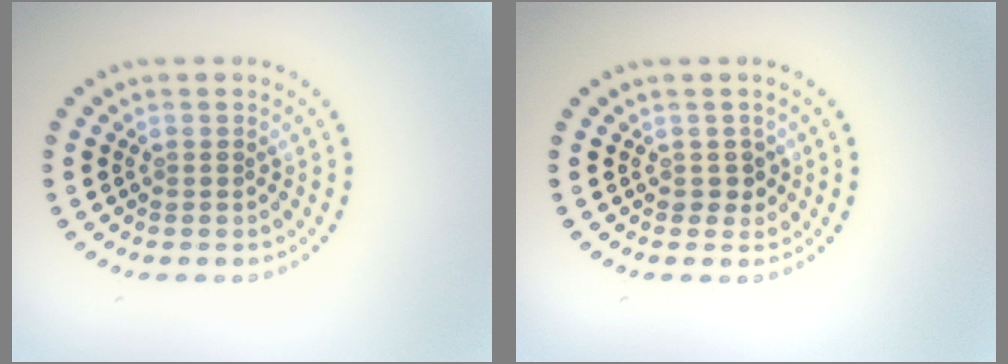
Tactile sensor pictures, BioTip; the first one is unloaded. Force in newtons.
{"total": 1.3, "press": 1.0, "slide": 0.7}